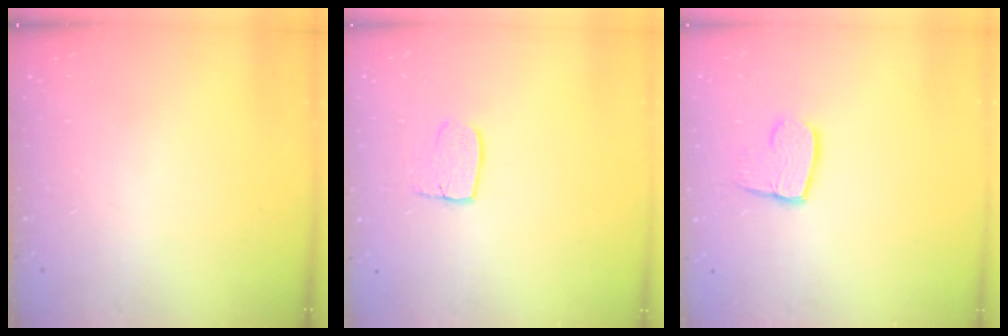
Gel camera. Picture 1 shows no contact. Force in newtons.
{"total": 5.9, "press": 5.9, "slide": 0.3}
{"total": 9.5, "press": 9.4, "slide": 0.8}